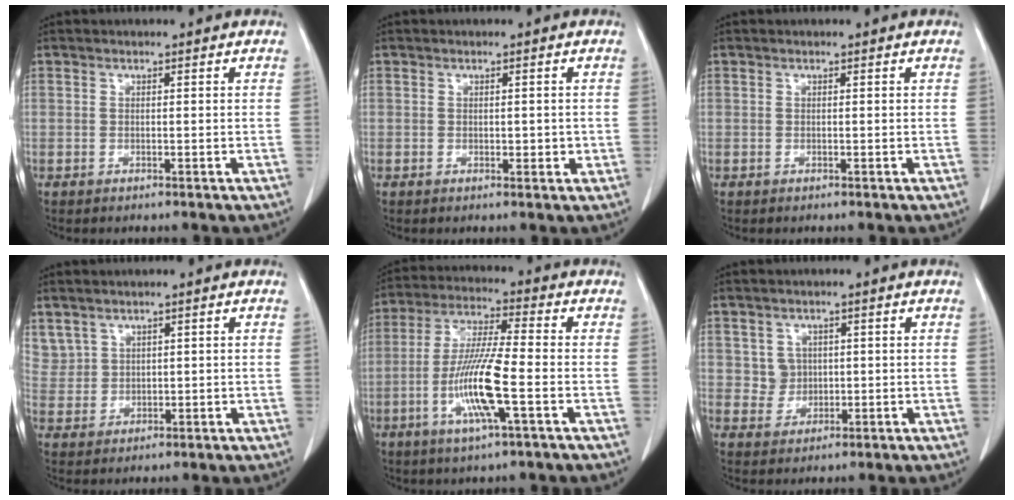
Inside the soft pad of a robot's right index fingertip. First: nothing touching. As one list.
[{"total": 1.8, "force": [-0.1, 1.1, 1.4], "torque": [-0.016, 0.001, 0.002]}, {"total": 0.0}, {"total": 8.7, "force": [5.1, 6.9, 1.3], "torque": [-0.052, 0.023, 0.128]}, {"total": 11.6, "force": [-3.4, 0.5, 11.1], "torque": [-0.222, -0.011, -0.068]}, {"total": 3.0, "force": [0.8, 2.9, 0.5], "torque": [-0.006, 0.004, 0.018]}]